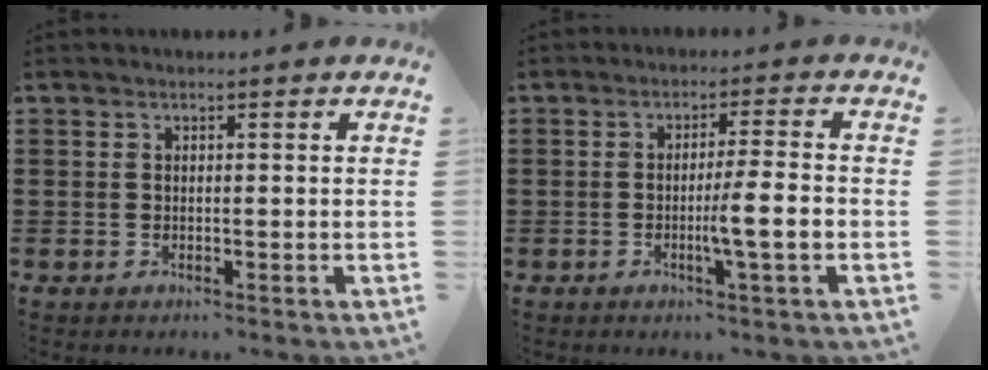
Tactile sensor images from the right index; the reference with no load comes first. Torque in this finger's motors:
{"motor_torque": [1.92, 0.05, 0.35, 0.13]}